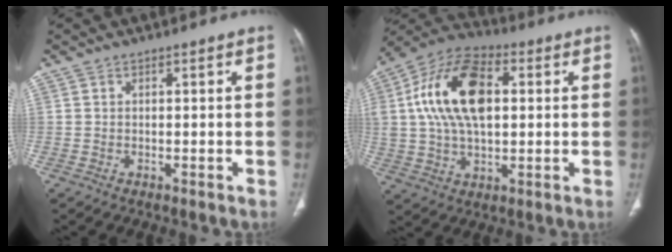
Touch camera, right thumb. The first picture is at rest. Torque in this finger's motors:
{"motor_torque": [2.43, 2.59, 2.19, 0.58, 0.70]}